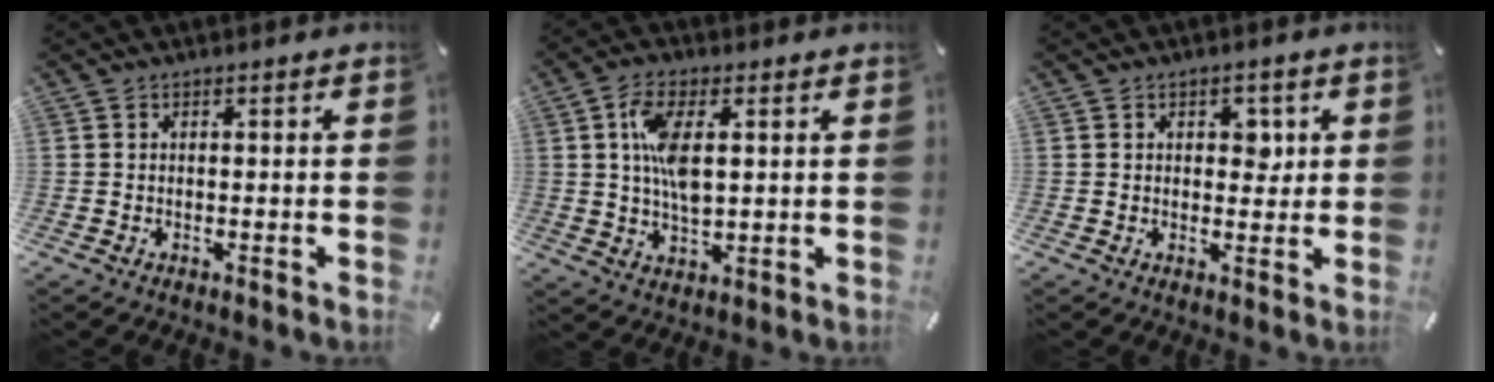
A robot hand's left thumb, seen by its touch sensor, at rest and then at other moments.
{"total": 9.1, "force": [2.0, 4.4, 7.8], "torque": [-0.175, -0.005, 0.027]}
{"total": 3.8, "force": [1.1, 2.6, 2.5], "torque": [-0.014, -0.008, 0.008]}